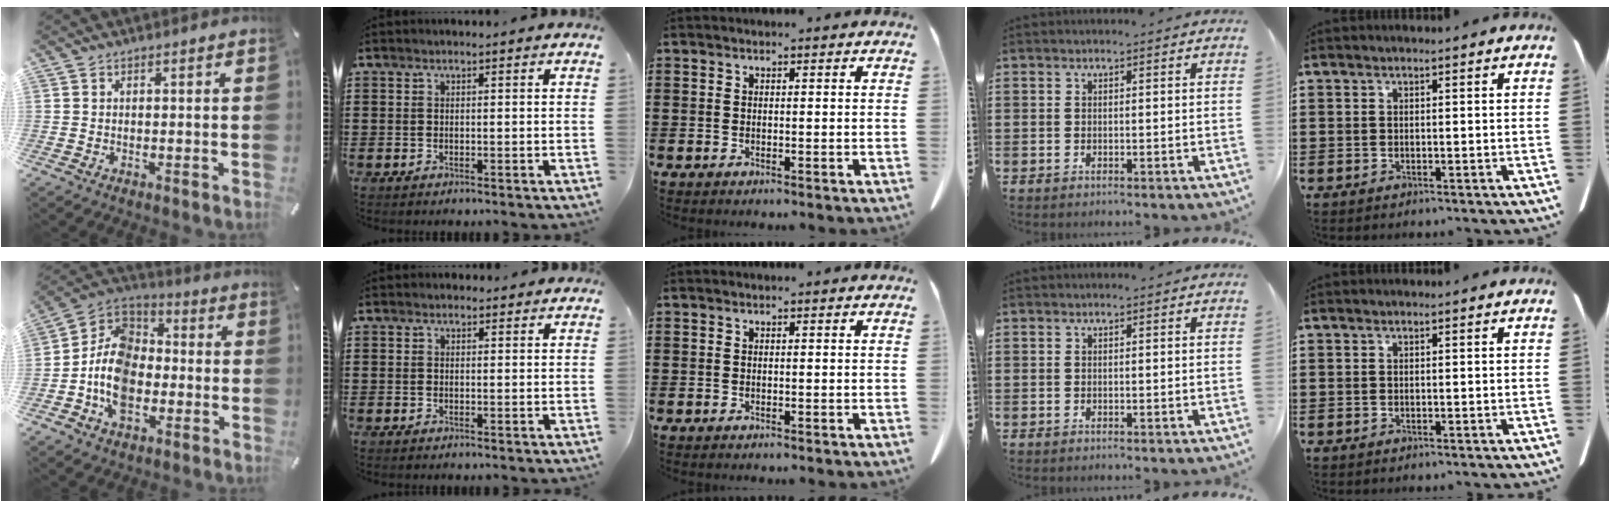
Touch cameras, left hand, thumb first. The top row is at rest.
{"thumb": {"total": 13.3, "force": [-5.2, 9.6, 7.5], "torque": [-0.174, 0.025, -0.100]}, "index": {"total": 0.9, "force": [0.7, 0.5, 0.2], "torque": [-0.006, 0.004, 0.013]}}